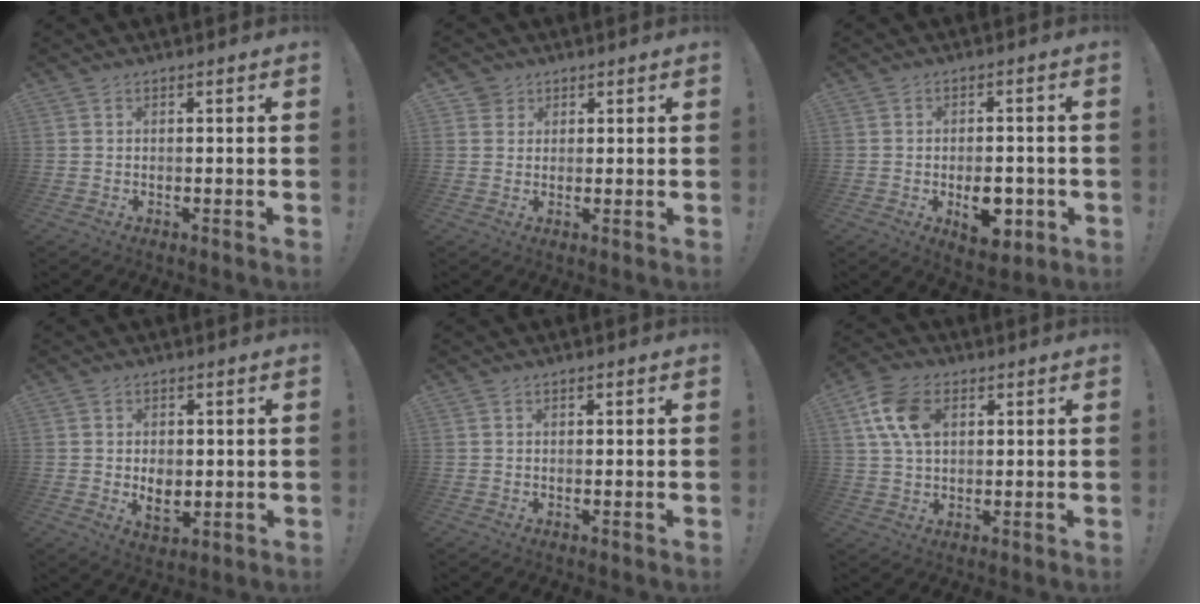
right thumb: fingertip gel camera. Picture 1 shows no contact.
{"total": 2.9, "force": [1.7, 2.3, 0.3], "torque": [-0.007, -0.005, 0.031]}
{"total": 8.5, "force": [-2.9, 4.9, 6.3], "torque": [-0.083, 0.013, -0.040]}
{"total": 4.9, "force": [0.3, 3.8, 3.1], "torque": [-0.035, -0.001, 0.007]}
{"total": 0.0}
{"total": 11.8, "force": [3.8, 7.9, 7.9], "torque": [-0.157, 0.006, 0.072]}